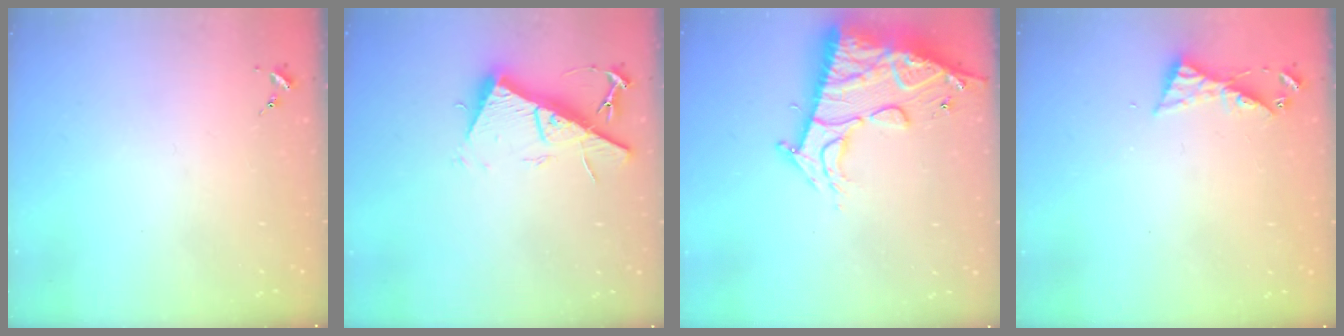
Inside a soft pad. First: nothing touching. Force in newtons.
{"total": 14.3, "press": 14.3, "slide": 0.4}
{"total": 18.9, "press": 18.8, "slide": 1.8}
{"total": 5.2, "press": 5.2, "slide": 0.4}